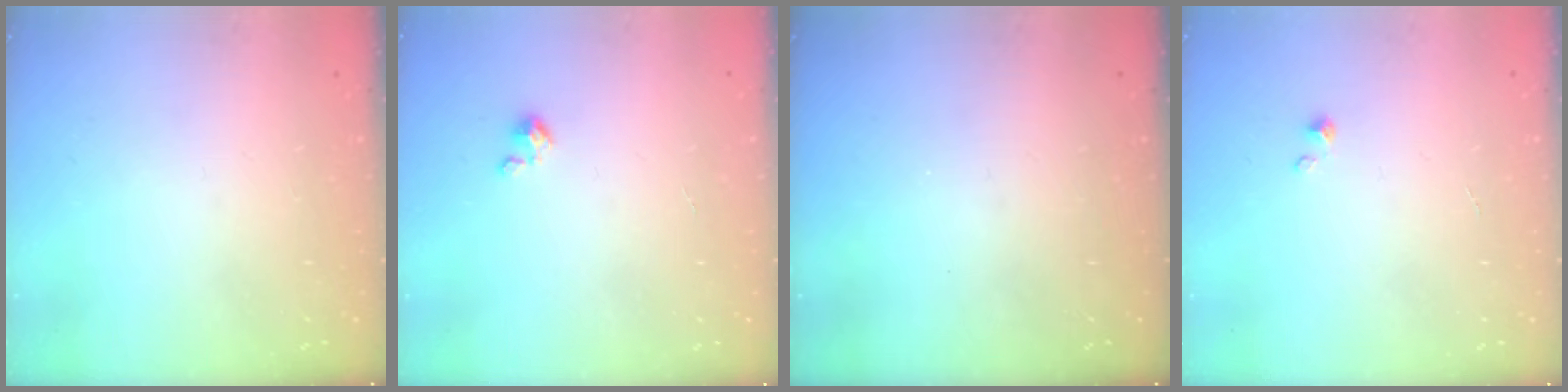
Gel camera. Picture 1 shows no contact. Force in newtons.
{"total": 2.2, "press": 2.1, "slide": 0.3}
{"total": 0.0}
{"total": 0.6, "press": 0.6, "slide": 0.1}